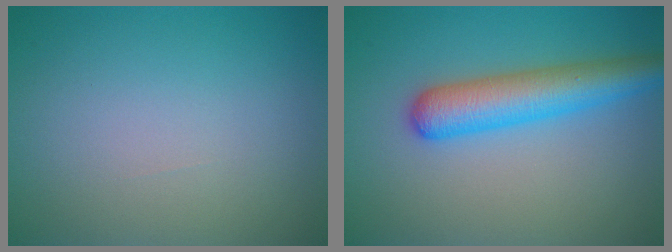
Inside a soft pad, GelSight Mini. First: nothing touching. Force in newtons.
{"total": 5.3, "press": 5.3, "slide": 0.2}